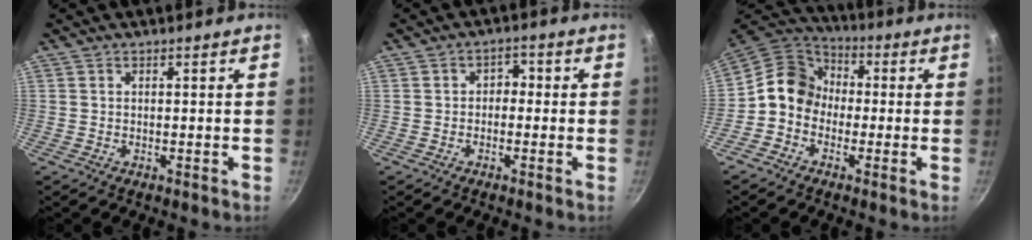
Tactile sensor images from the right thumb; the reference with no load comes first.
{"total": 2.8, "force": [-0.5, 2.2, 1.6], "torque": [-0.005, 0.012, -0.016]}
{"total": 10.2, "force": [-1.2, 8.7, 5.1], "torque": [-0.058, 0.038, -0.050]}